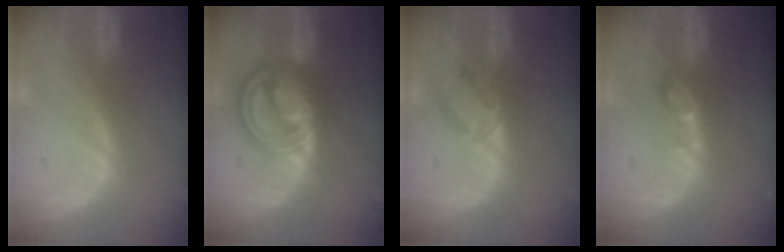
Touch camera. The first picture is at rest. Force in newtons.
{"total": 8.8, "press": 8.8, "slide": 0.7}
{"total": 2.7, "press": 2.5, "slide": 1.0}
{"total": 2.8, "press": 2.8, "slide": 0.4}